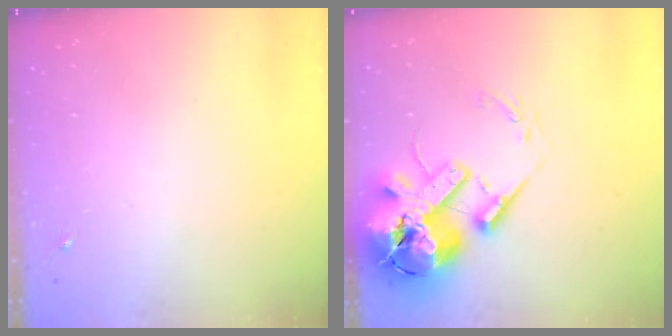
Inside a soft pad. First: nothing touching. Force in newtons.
{"total": 20.9, "press": 20.6, "slide": 3.4}